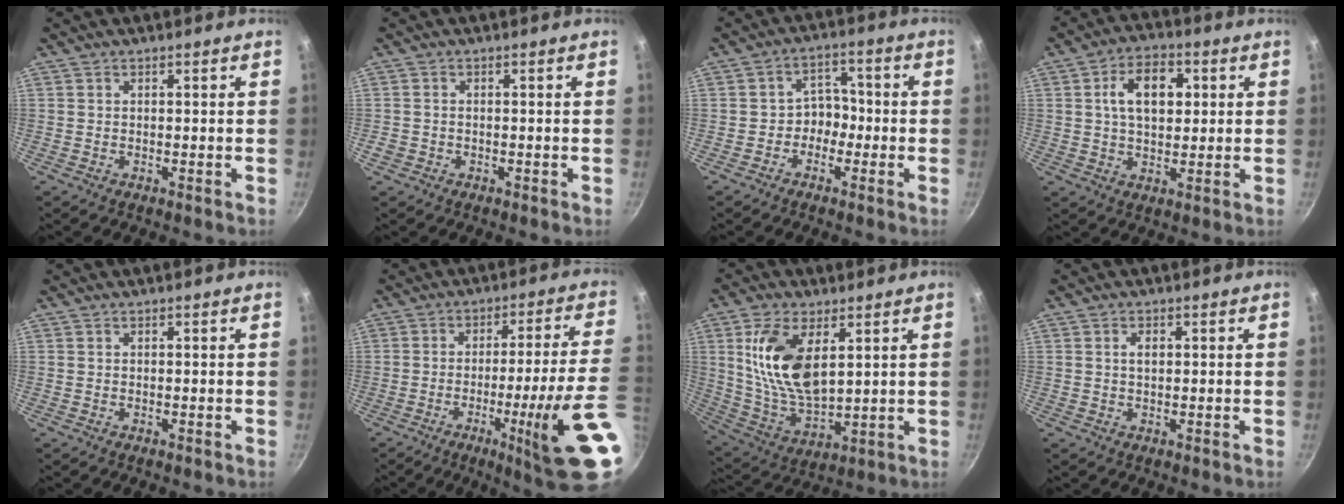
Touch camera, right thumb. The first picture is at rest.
{"total": 1.3, "force": [-0.6, 1.0, 0.5], "torque": [-0.013, 0.004, -0.008]}
{"total": 4.9, "force": [-1.6, 4.0, 2.3], "torque": [0.012, 0.027, -0.033]}
{"total": 10.2, "force": [2.3, 6.4, 7.6], "torque": [-0.104, 0.006, 0.031]}
{"total": 0.0}
{"total": 19.0, "force": [-5.9, 1.2, 18.0], "torque": [-0.239, 0.019, -0.075]}
{"total": 15.7, "force": [4.7, 8.1, 12.6], "torque": [-0.231, -0.027, 0.101]}
{"total": 1.9, "force": [0.4, 1.1, 1.5], "torque": [-0.022, 0.004, 0.007]}